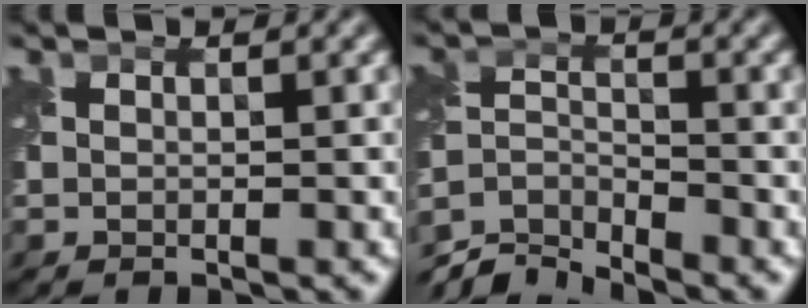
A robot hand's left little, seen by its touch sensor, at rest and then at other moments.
{"total": 5.1, "force": [-4.8, 1.1, 1.3], "torque": [-0.020, -0.008, -0.099]}